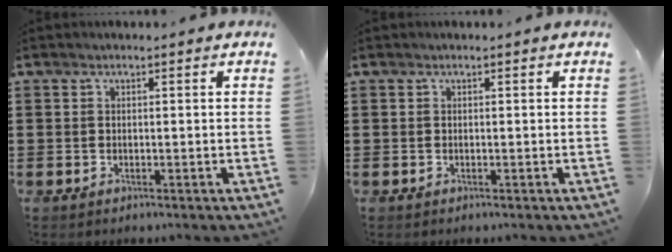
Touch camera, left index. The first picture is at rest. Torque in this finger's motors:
{"motor_torque": [-0.02, -0.02, 0.00, 0.00]}